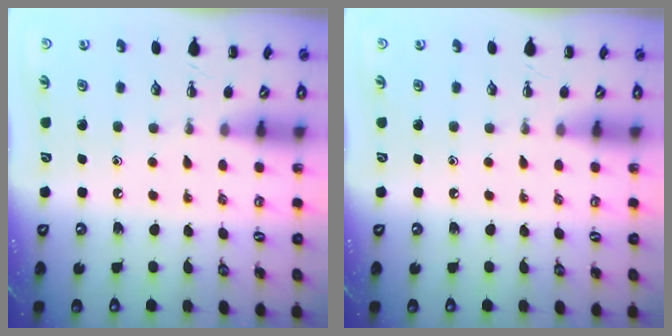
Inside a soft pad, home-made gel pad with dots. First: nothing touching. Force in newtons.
{"total": 0.0}